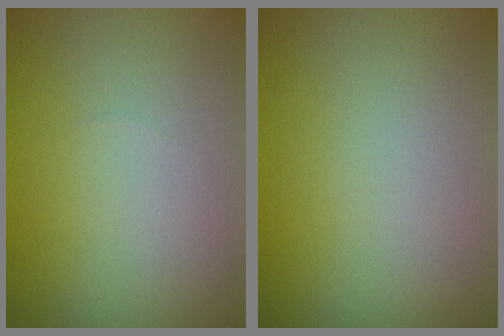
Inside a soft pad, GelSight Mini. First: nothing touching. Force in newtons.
{"total": 0.0}